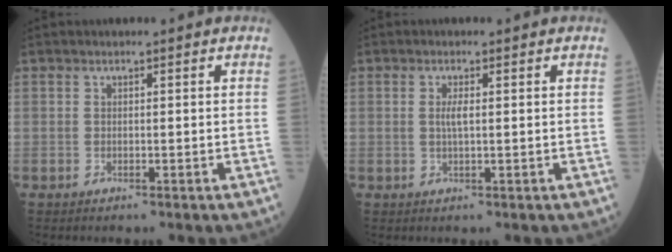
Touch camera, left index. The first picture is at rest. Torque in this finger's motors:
{"motor_torque": [0.40, -0.06, 0.07, 0.01]}